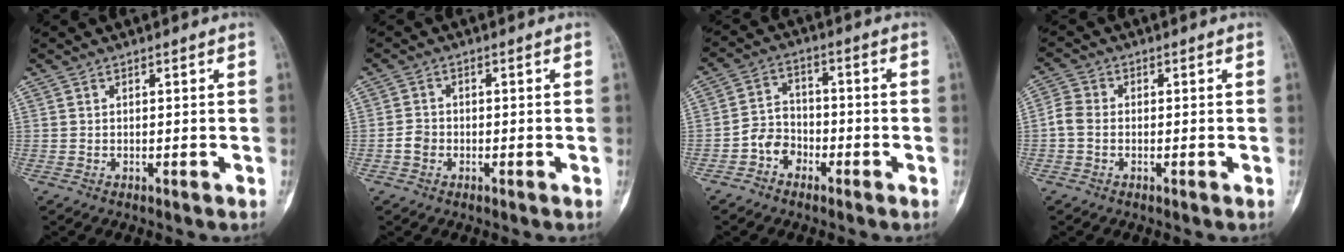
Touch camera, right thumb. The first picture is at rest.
{"total": 2.4, "force": [-0.9, 1.9, 1.1], "torque": [-0.016, 0.009, -0.020]}
{"total": 5.8, "force": [-2.8, 4.6, 2.1], "torque": [-0.011, 0.030, -0.059]}
{"total": 3.6, "force": [-0.7, 2.8, 2.1], "torque": [-0.045, 0.009, -0.021]}